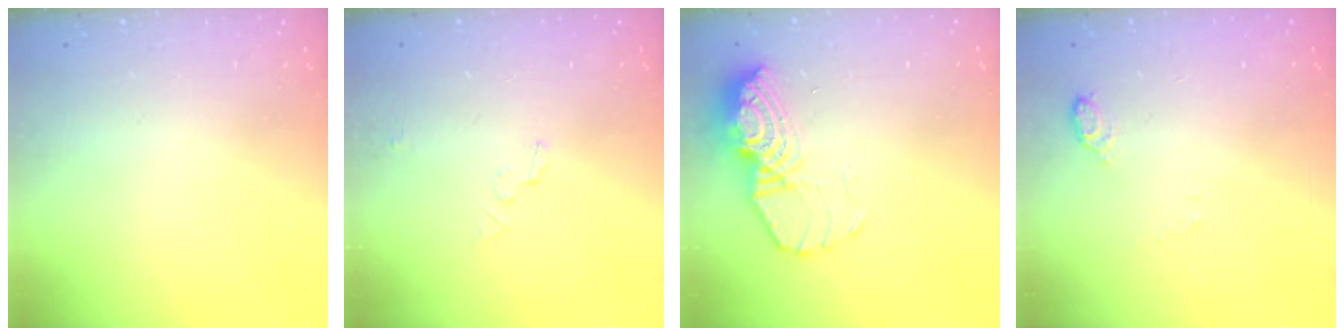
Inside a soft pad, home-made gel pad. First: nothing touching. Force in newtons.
{"total": 2.9, "press": 2.9, "slide": 0.3}
{"total": 11.9, "press": 11.9, "slide": 1.1}
{"total": 5.6, "press": 5.6, "slide": 0.6}